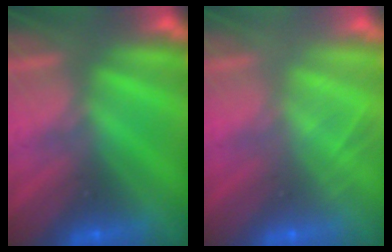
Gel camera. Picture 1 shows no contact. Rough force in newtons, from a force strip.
{"total": 2.0}